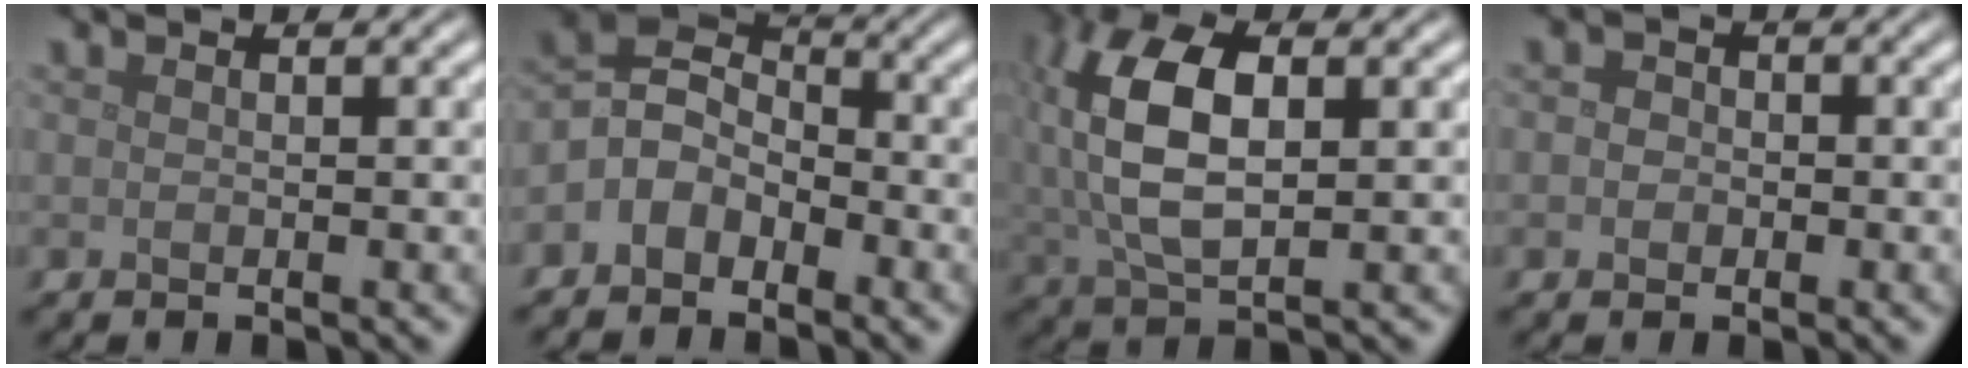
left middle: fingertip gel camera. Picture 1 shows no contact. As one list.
[{"total": 3.6, "force": [-1.9, 2.6, 1.5], "torque": [-0.028, 0.008, -0.050]}, {"total": 9.4, "force": [1.4, 4.9, 7.8], "torque": [-0.181, 0.010, 0.023]}, {"total": 1.4, "force": [-0.1, 1.3, 0.5], "torque": [0.002, 0.000, -0.012]}]